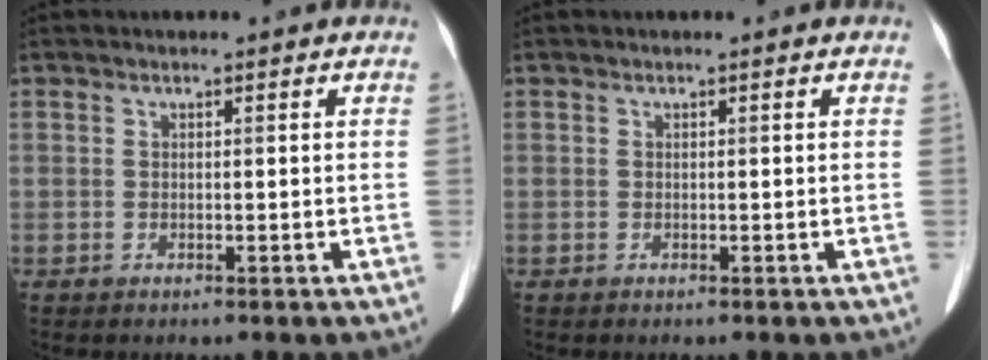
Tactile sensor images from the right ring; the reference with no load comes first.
{"total": 0.0}